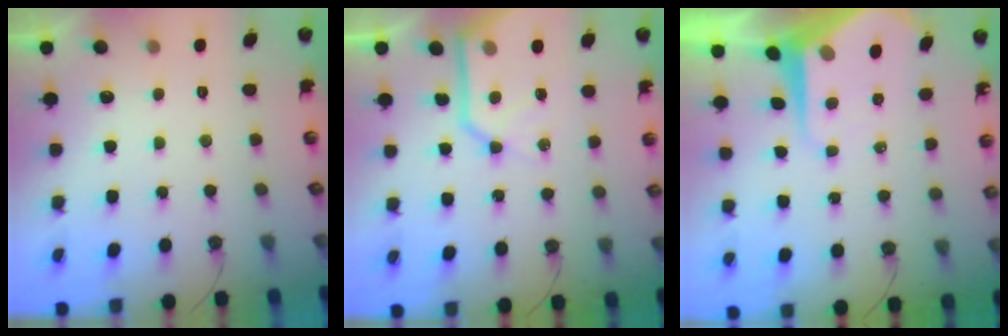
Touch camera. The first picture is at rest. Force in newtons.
{"total": 13.9, "press": 13.8, "slide": 1.4}
{"total": 10.5, "press": 10.4, "slide": 1.0}